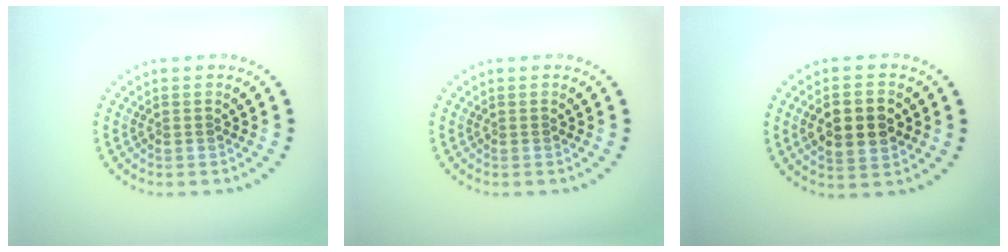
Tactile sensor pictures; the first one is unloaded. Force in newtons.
{"total": 0.0}
{"total": 5.0, "press": 5.0, "slide": 0.3}